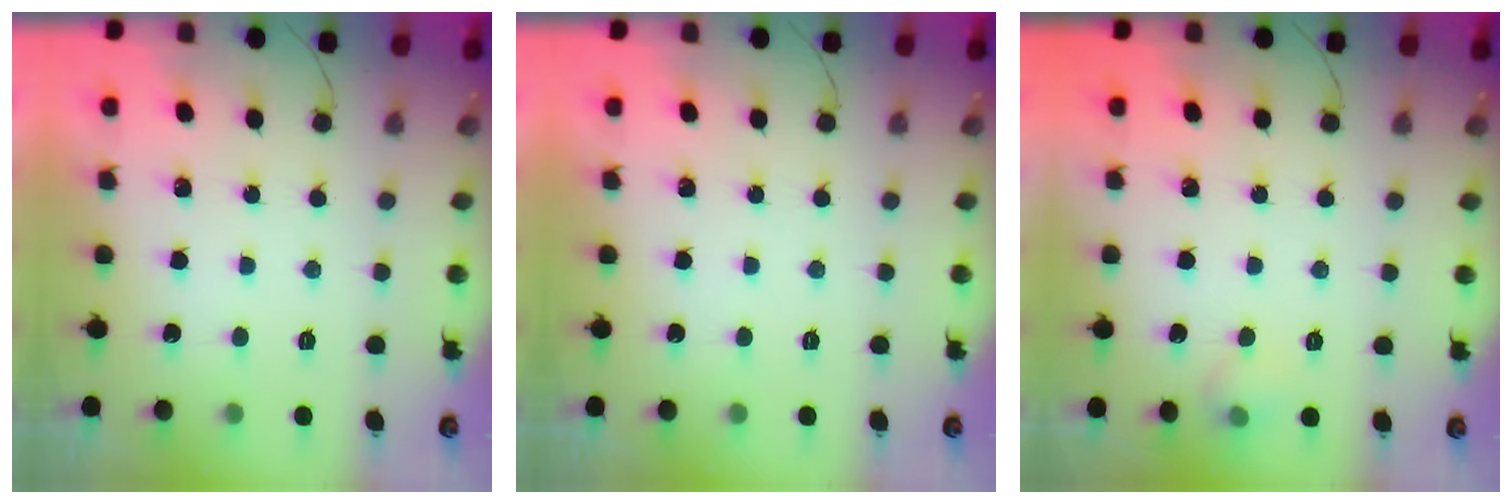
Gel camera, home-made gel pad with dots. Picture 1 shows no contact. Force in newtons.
{"total": 0.0}
{"total": 8.6, "press": 5.1, "slide": 7.0}